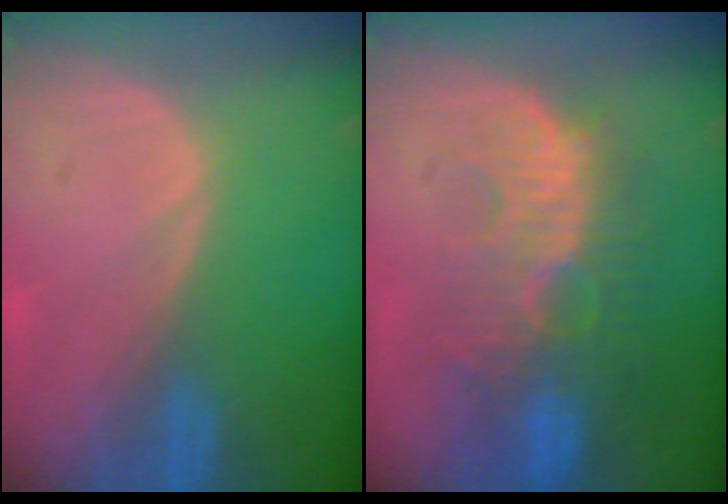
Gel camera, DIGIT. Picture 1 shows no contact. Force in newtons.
{"total": 11.0, "press": 9.7, "slide": 5.1}